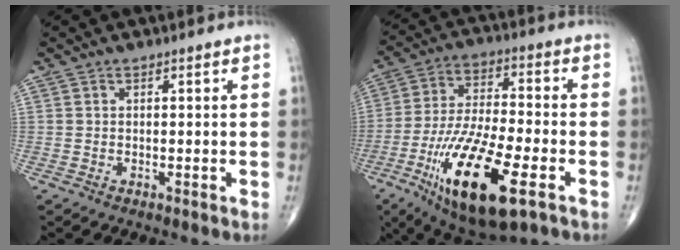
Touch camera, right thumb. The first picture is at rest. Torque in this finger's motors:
{"motor_torque": [0.80, 0.87, 1.84, -0.92, 0.25]}